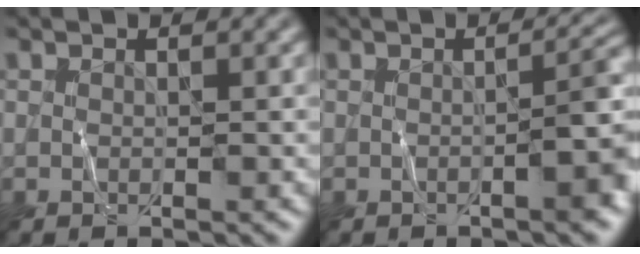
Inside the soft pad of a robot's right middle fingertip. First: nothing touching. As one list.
[{"total": 4.0, "force": [-0.9, 0.9, 3.8], "torque": [-0.044, 0.011, -0.015]}]